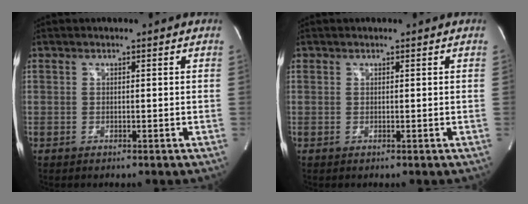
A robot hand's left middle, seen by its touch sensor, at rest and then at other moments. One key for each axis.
{"total": 0.0}